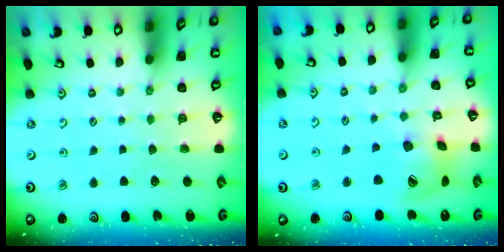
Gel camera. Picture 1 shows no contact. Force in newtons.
{"total": 16.6, "press": 16.4, "slide": 2.5}